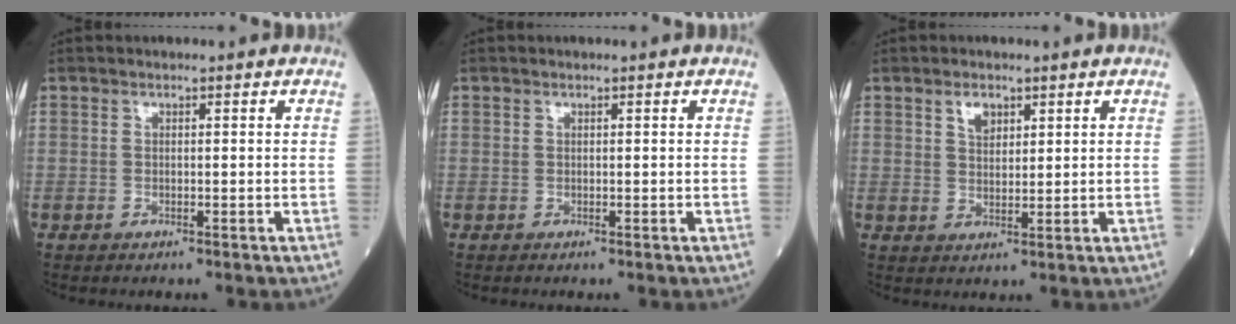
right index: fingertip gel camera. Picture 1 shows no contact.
{"total": 0.0}
{"total": 2.9, "force": [1.7, 1.6, 1.8], "torque": [-0.033, 0.002, 0.033]}